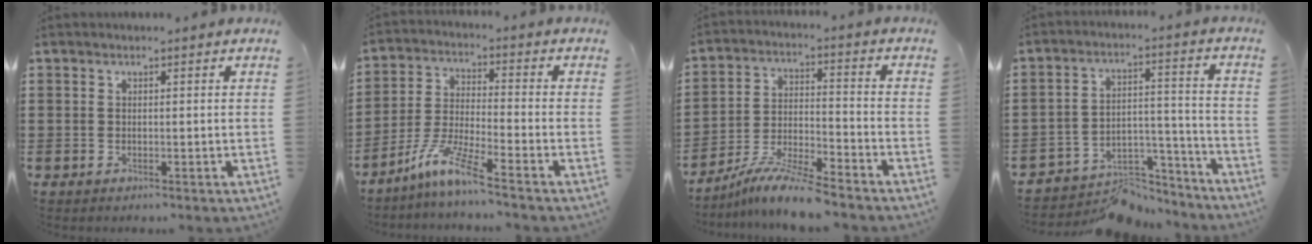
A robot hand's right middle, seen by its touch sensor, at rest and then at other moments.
{"total": 7.9, "force": [-6.0, 0.2, 5.0], "torque": [-0.113, -0.015, -0.121]}
{"total": 8.6, "force": [-7.8, 0.3, 3.5], "torque": [-0.064, 0.007, -0.152]}
{"total": 5.9, "force": [-5.4, 2.2, 1.0], "torque": [-0.015, 0.019, -0.108]}